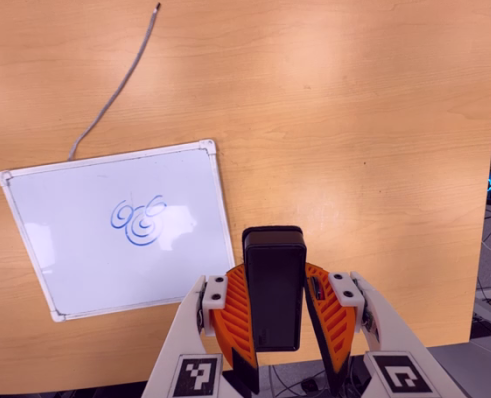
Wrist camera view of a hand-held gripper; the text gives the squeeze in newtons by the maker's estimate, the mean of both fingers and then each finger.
{"total": 8.2, "left": 6.7, "right": 9.8}